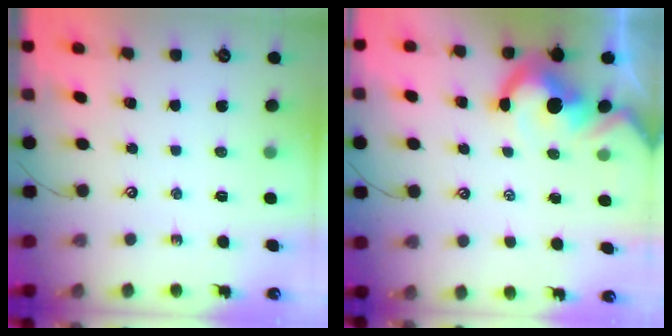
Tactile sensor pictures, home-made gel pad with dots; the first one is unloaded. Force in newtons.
{"total": 8.3, "press": 8.2, "slide": 1.4}